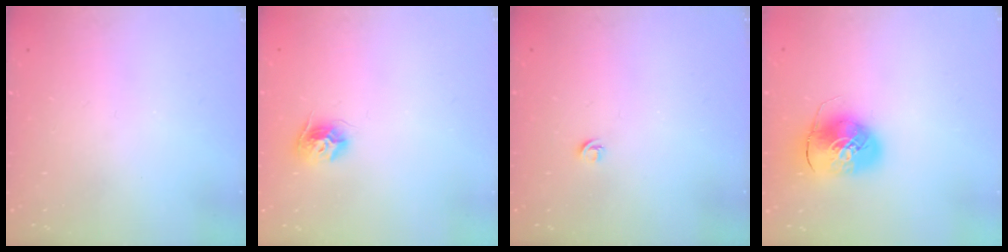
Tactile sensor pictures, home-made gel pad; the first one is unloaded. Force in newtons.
{"total": 9.3, "press": 9.3, "slide": 0.3}
{"total": 3.6, "press": 3.6, "slide": 0.5}
{"total": 9.8, "press": 9.7, "slide": 1.5}